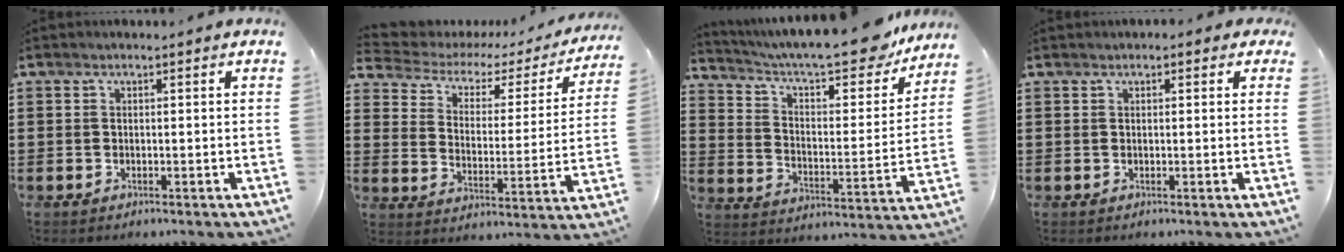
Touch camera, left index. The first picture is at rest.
{"total": 3.4, "force": [2.1, 2.0, 1.7], "torque": [-0.052, -0.015, 0.025]}
{"total": 11.0, "force": [9.6, 1.8, 5.2], "torque": [-0.117, -0.067, 0.157]}
{"total": 0.9, "force": [0.6, 0.5, 0.5], "torque": [-0.011, 0.006, 0.009]}